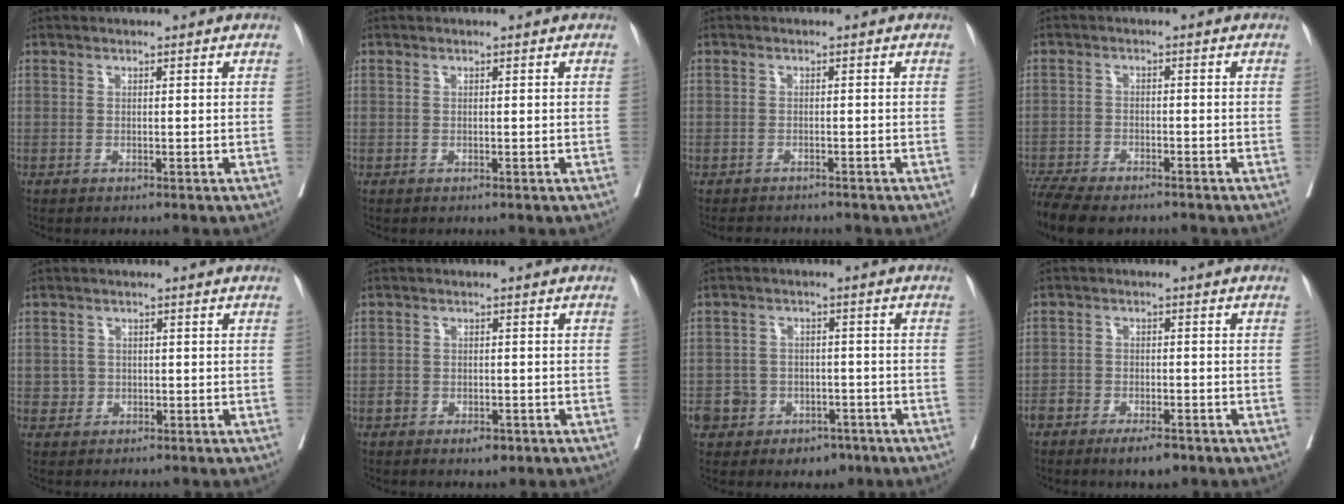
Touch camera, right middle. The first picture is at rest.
{"total": 0.0}
{"total": 3.7, "force": [-3.4, 1.2, 1.0], "torque": [-0.010, -0.005, -0.049]}
{"total": 10.4, "force": [-8.6, 3.1, 5.0], "torque": [-0.094, -0.008, -0.139]}
{"total": 1.6, "force": [-0.3, 1.5, 0.1], "torque": [0.003, 0.006, -0.004]}
{"total": 2.9, "force": [-1.5, 1.8, 1.7], "torque": [-0.023, 0.002, -0.015]}
{"total": 7.2, "force": [-3.6, 5.9, 1.7], "torque": [-0.026, 0.017, -0.043]}
{"total": 5.4, "force": [-3.9, 2.0, 3.2], "torque": [-0.050, -0.003, -0.061]}